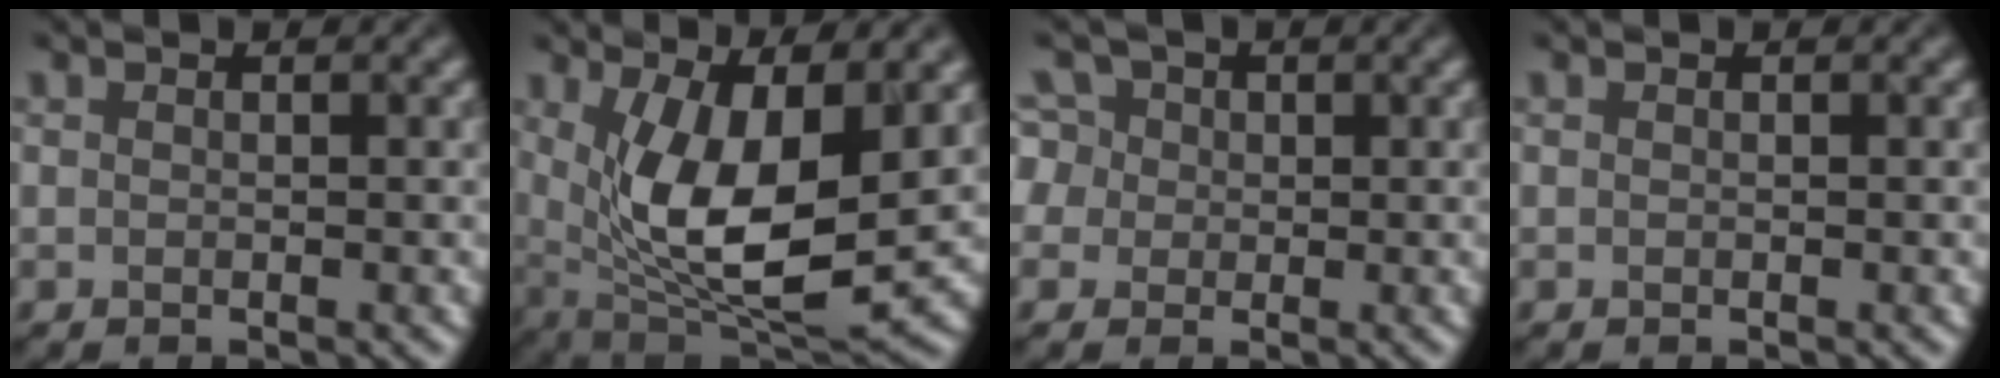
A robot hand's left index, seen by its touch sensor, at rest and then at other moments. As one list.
[{"total": 9.4, "force": [0.4, 4.0, 8.5], "torque": [-0.160, -0.026, 0.036]}, {"total": 5.4, "force": [2.1, 4.4, 2.3], "torque": [-0.056, 0.032, 0.024]}, {"total": 0.0}]